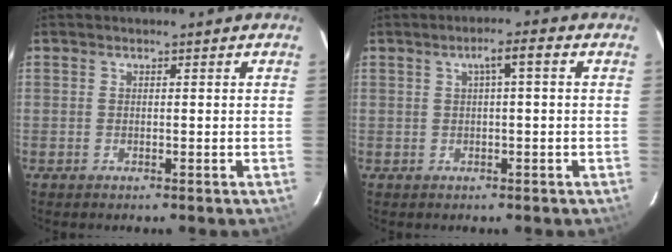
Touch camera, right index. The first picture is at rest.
{"total": 3.2, "force": [0.6, 0.2, 3.2], "torque": [-0.057, 0.009, 0.012]}